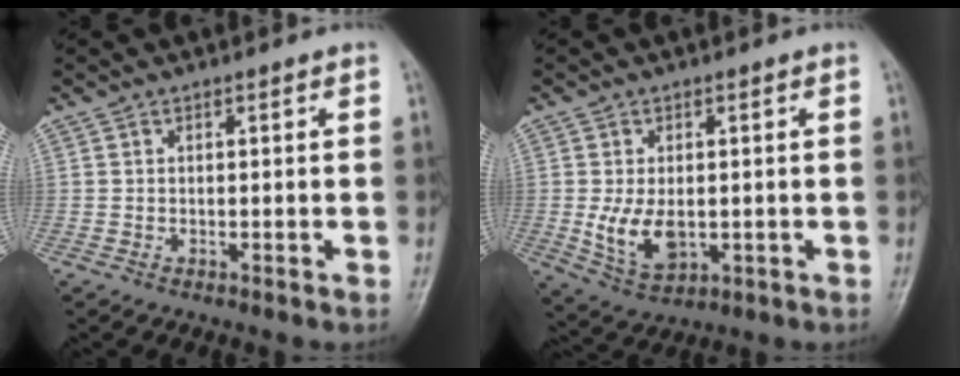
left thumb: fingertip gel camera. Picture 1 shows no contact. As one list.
[{"total": 7.7, "force": [-0.6, 4.8, 6.0], "torque": [-0.102, -0.016, 0.002]}]